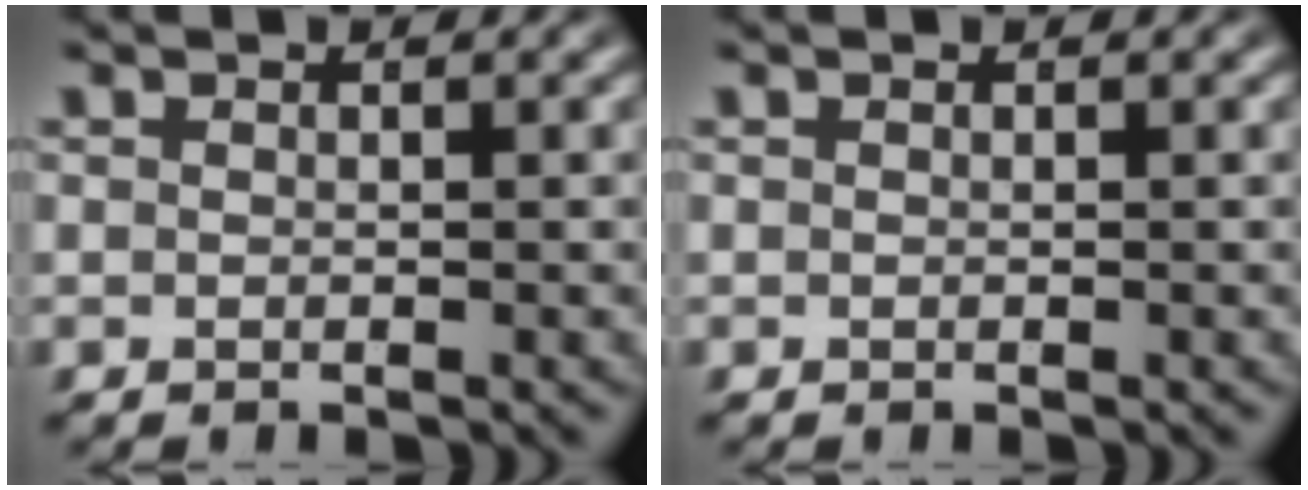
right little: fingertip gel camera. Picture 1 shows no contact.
{"total": 0.0}